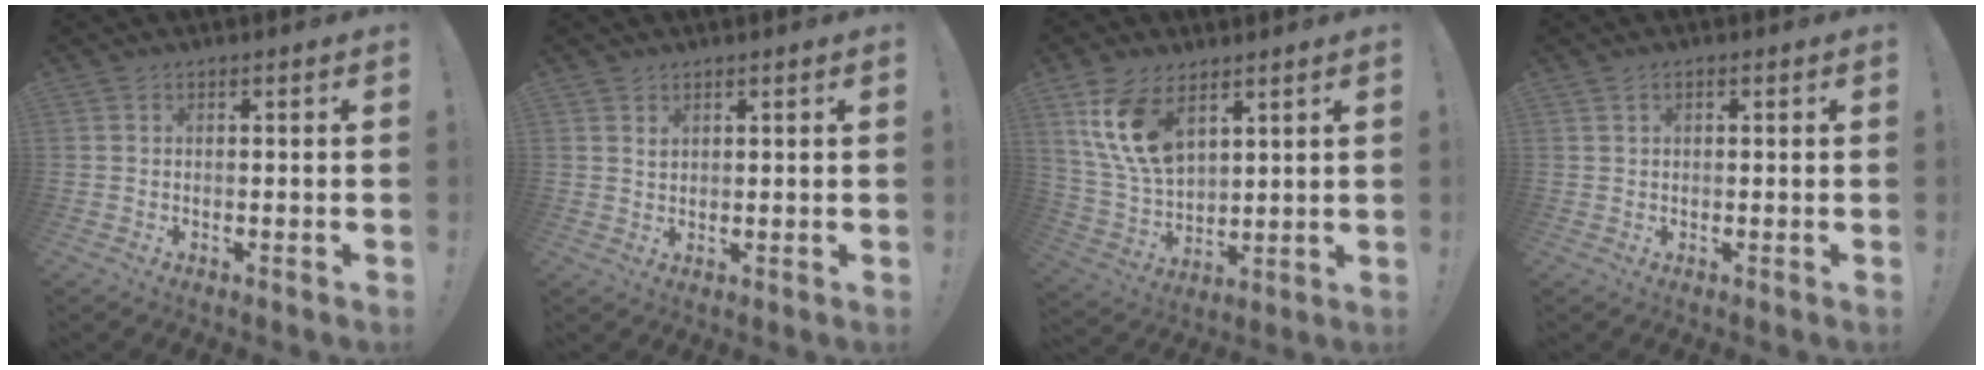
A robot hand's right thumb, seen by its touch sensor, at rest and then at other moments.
{"total": 1.5, "force": [1.1, 1.0, 0.4], "torque": [0.001, -0.005, 0.020]}
{"total": 14.2, "force": [7.4, 8.2, 8.8], "torque": [-0.191, -0.030, 0.141]}
{"total": 0.9, "force": [0.3, 0.7, 0.5], "torque": [-0.003, 0.000, 0.004]}